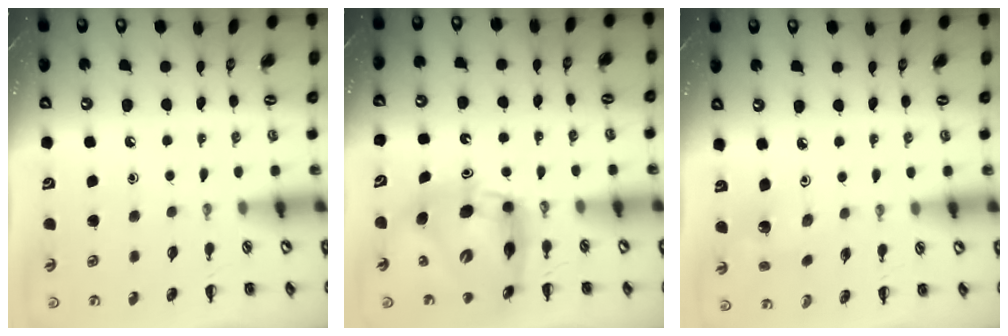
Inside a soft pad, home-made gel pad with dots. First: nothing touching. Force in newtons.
{"total": 11.4, "press": 10.8, "slide": 3.8}
{"total": 1.4, "press": 1.2, "slide": 0.6}